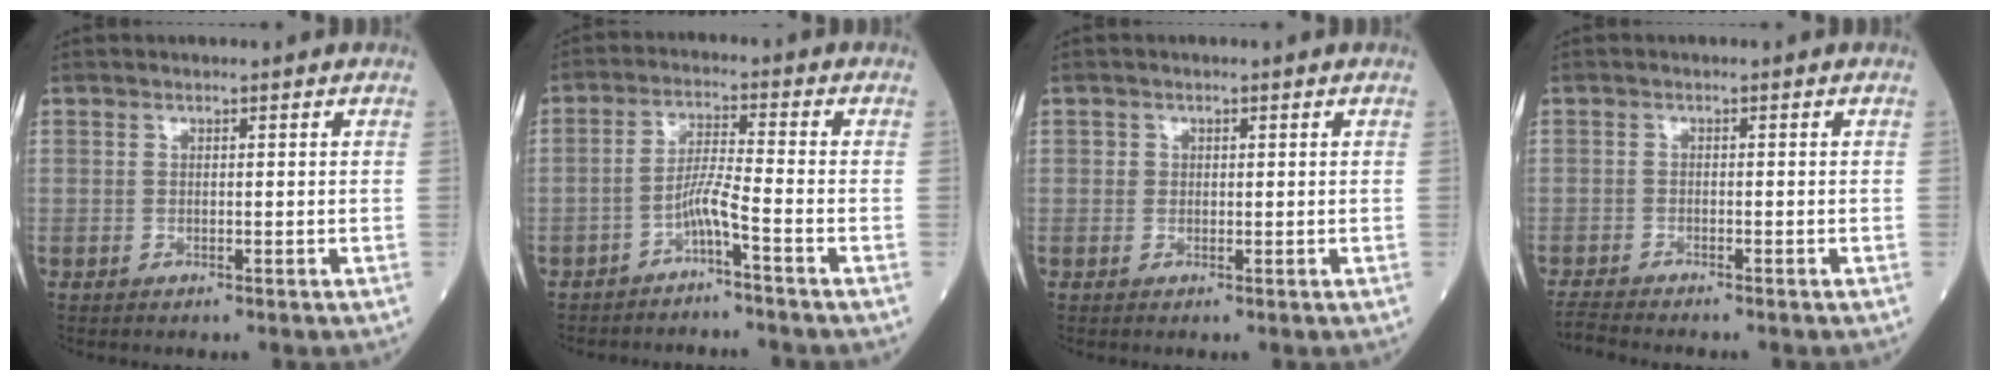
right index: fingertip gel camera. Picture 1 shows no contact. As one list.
[{"total": 3.8, "force": [-2.6, -0.5, 2.8], "torque": [-0.054, 0.004, -0.052]}, {"total": 0.9, "force": [0.2, 0.9, 0.2], "torque": [0.001, 0.002, 0.000]}, {"total": 3.5, "force": [-3.3, -0.7, 0.7], "torque": [-0.019, -0.017, -0.060]}]